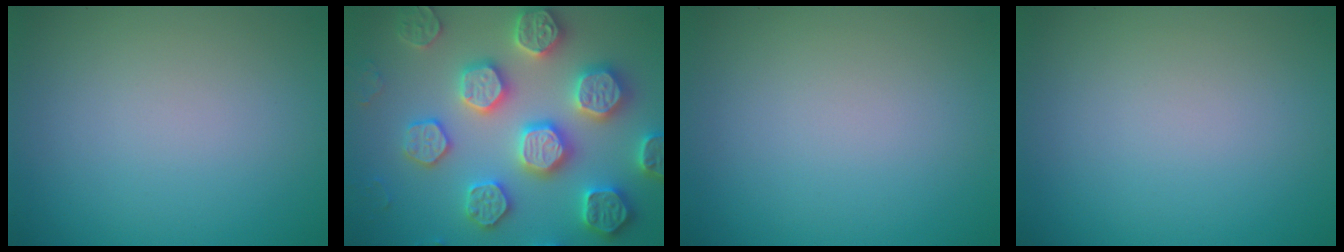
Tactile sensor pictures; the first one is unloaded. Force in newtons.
{"total": 7.9, "press": 7.7, "slide": 1.7}
{"total": 0.0}
{"total": 0.0}